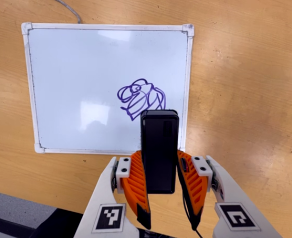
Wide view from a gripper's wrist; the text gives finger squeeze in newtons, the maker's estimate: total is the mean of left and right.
{"total": 5.6, "left": 4.1, "right": 7.1}